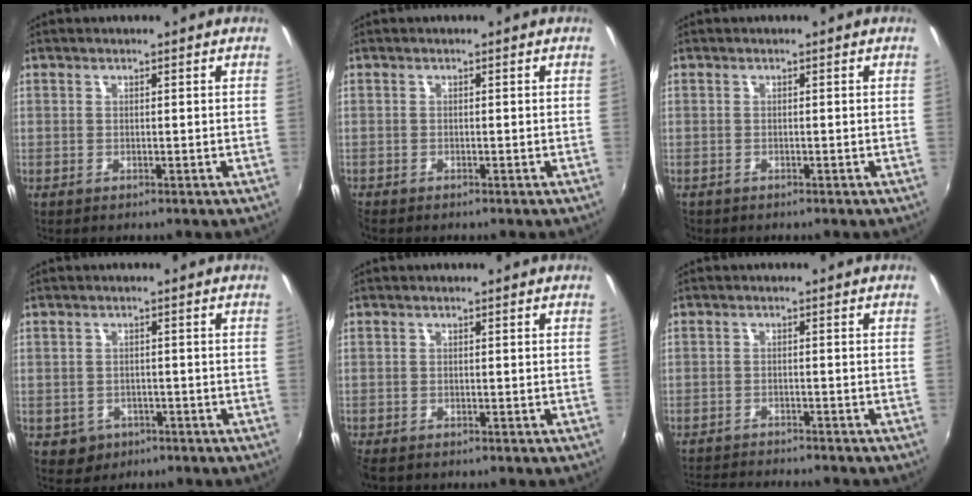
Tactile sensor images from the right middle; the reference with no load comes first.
{"total": 0.8, "force": [-0.8, 0.2, 0.1], "torque": [-0.005, -0.005, -0.018]}
{"total": 0.8, "force": [-0.6, 0.5, 0.1], "torque": [-0.006, -0.003, -0.012]}
{"total": 4.4, "force": [-1.8, 3.9, 1.1], "torque": [-0.035, -0.001, -0.019]}
{"total": 2.4, "force": [-2.0, 1.0, 0.9], "torque": [-0.025, -0.014, -0.038]}
{"total": 8.3, "force": [-7.9, 0.9, 2.4], "torque": [-0.069, -0.014, -0.127]}